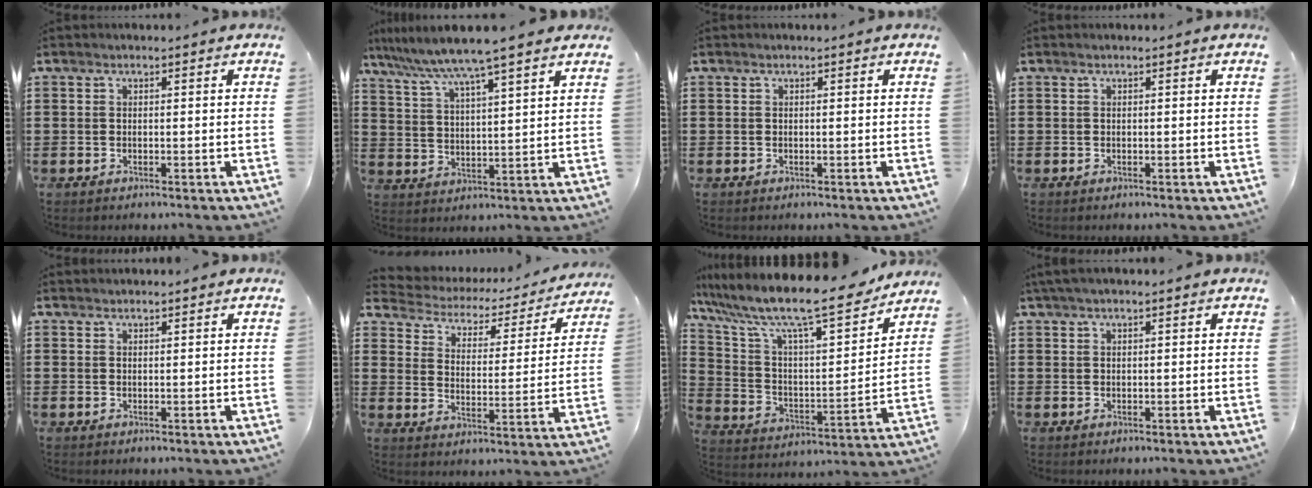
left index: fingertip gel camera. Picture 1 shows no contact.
{"total": 6.9, "force": [6.0, -0.7, 3.4], "torque": [-0.089, -0.034, 0.098]}
{"total": 0.0}
{"total": 0.0}
{"total": 0.9, "force": [0.9, 0.0, 0.0], "torque": [-0.002, -0.001, 0.019]}
{"total": 2.3, "force": [1.9, 1.2, 0.5], "torque": [-0.029, -0.019, 0.022]}
{"total": 13.2, "force": [10.9, 1.5, 7.2], "torque": [-0.165, -0.077, 0.177]}
{"total": 1.5, "force": [1.1, 0.0, 1.0], "torque": [-0.020, 0.000, 0.021]}